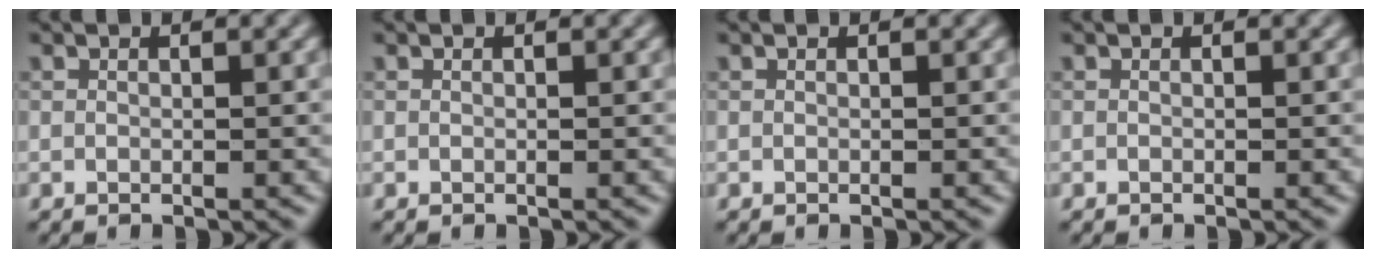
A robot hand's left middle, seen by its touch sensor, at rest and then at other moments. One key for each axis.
{"total": 0.0}
{"total": 0.0}
{"total": 0.0}